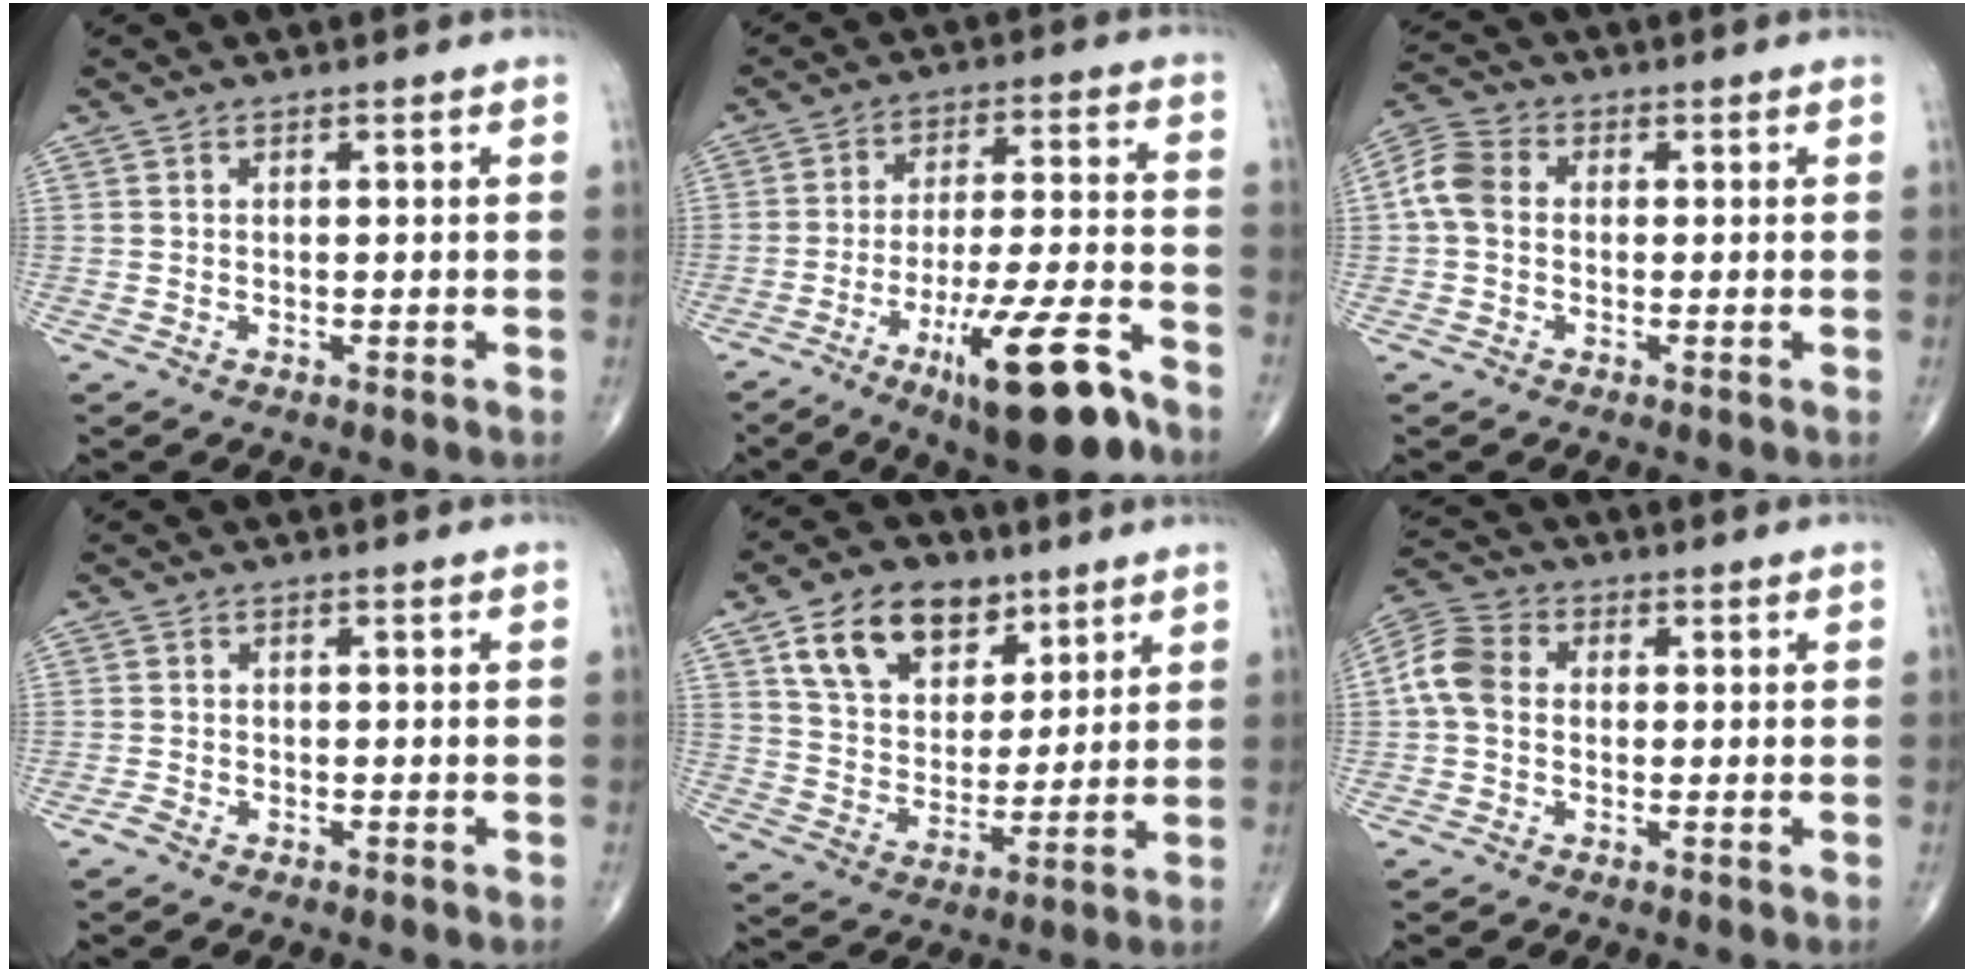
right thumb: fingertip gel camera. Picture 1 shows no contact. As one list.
[{"total": 16.6, "force": [-9.4, 3.4, 13.2], "torque": [-0.221, 0.047, -0.148]}, {"total": 6.4, "force": [0.2, 5.0, 4.0], "torque": [-0.079, 0.020, -0.005]}, {"total": 1.1, "force": [-0.9, 0.5, 0.5], "torque": [-0.016, -0.001, -0.021]}, {"total": 15.1, "force": [8.0, 10.0, 7.9], "torque": [-0.100, -0.029, 0.145]}, {"total": 7.1, "force": [0.0, 5.5, 4.4], "torque": [-0.086, 0.022, -0.011]}]